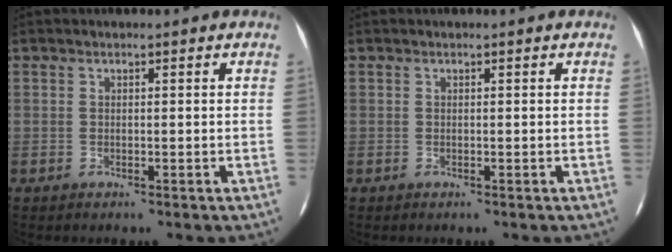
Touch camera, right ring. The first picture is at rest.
{"total": 0.0}